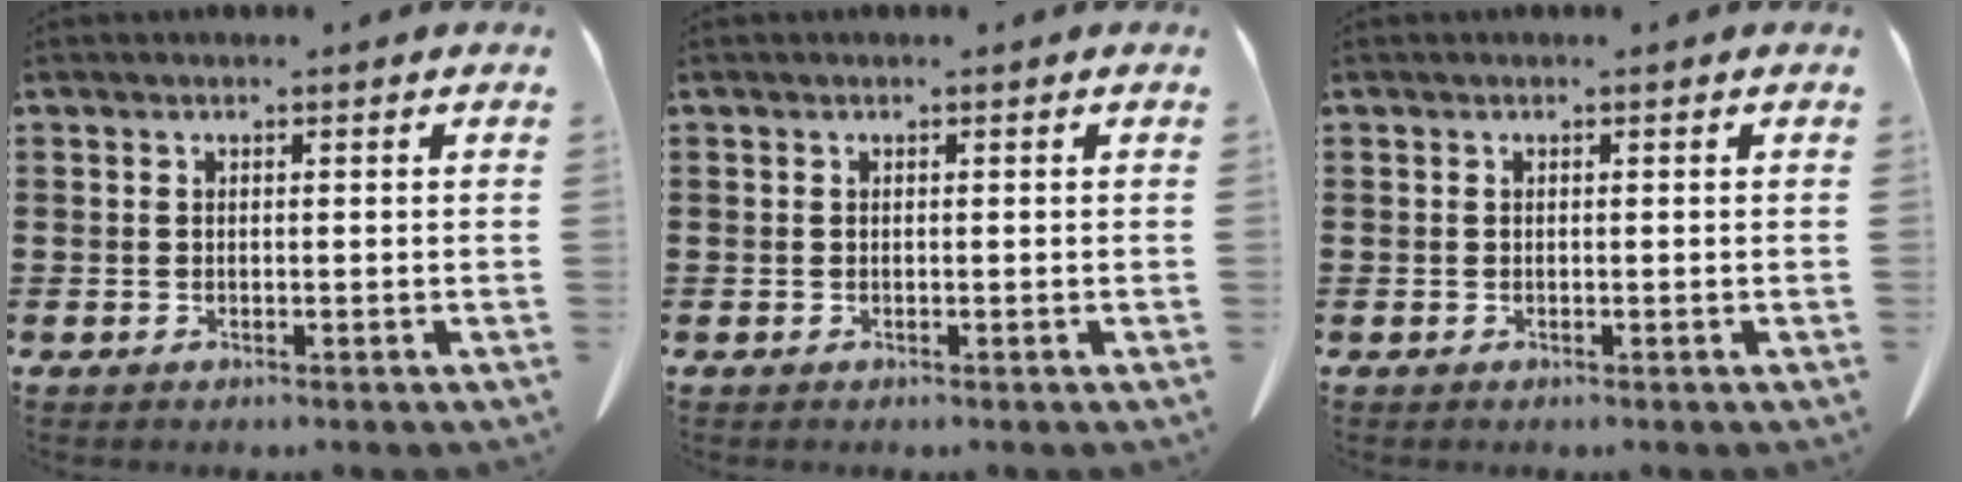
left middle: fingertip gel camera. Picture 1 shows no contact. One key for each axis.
{"total": 0.0}
{"total": 0.0}